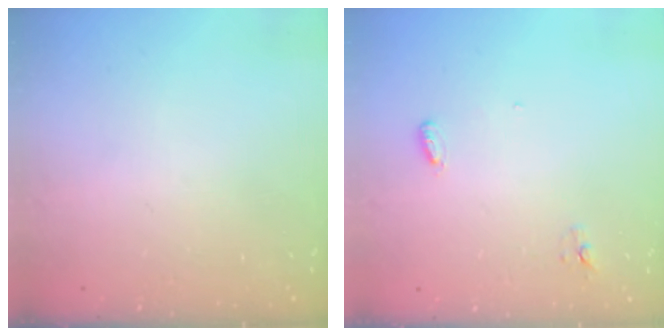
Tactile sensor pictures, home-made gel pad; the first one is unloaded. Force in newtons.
{"total": 3.6, "press": 3.5, "slide": 0.9}